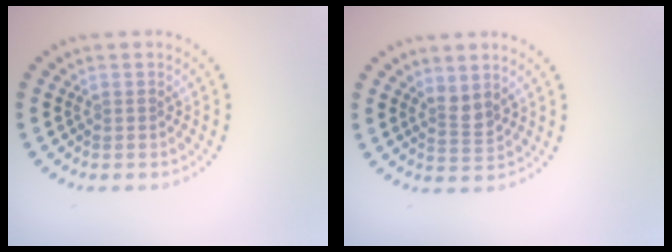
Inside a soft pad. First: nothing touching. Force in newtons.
{"total": 1.7, "press": 1.2, "slide": 1.2}